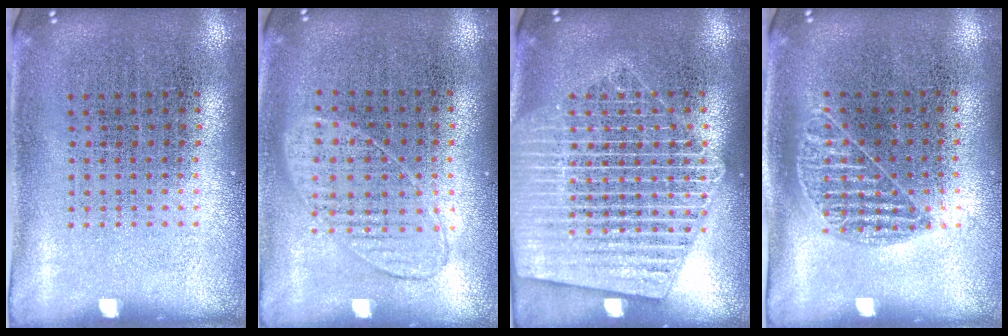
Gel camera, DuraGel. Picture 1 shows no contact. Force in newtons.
{"total": 1.0, "press": 0.9, "slide": 0.4}
{"total": 2.8, "press": 2.8, "slide": 0.3}
{"total": 1.0, "press": 0.8, "slide": 0.5}